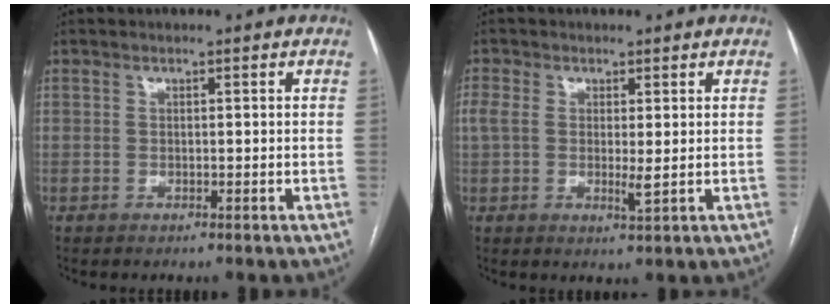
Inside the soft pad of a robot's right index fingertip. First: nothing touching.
{"total": 4.2, "force": [0.3, 1.5, 3.9], "torque": [-0.087, -0.001, 0.008]}